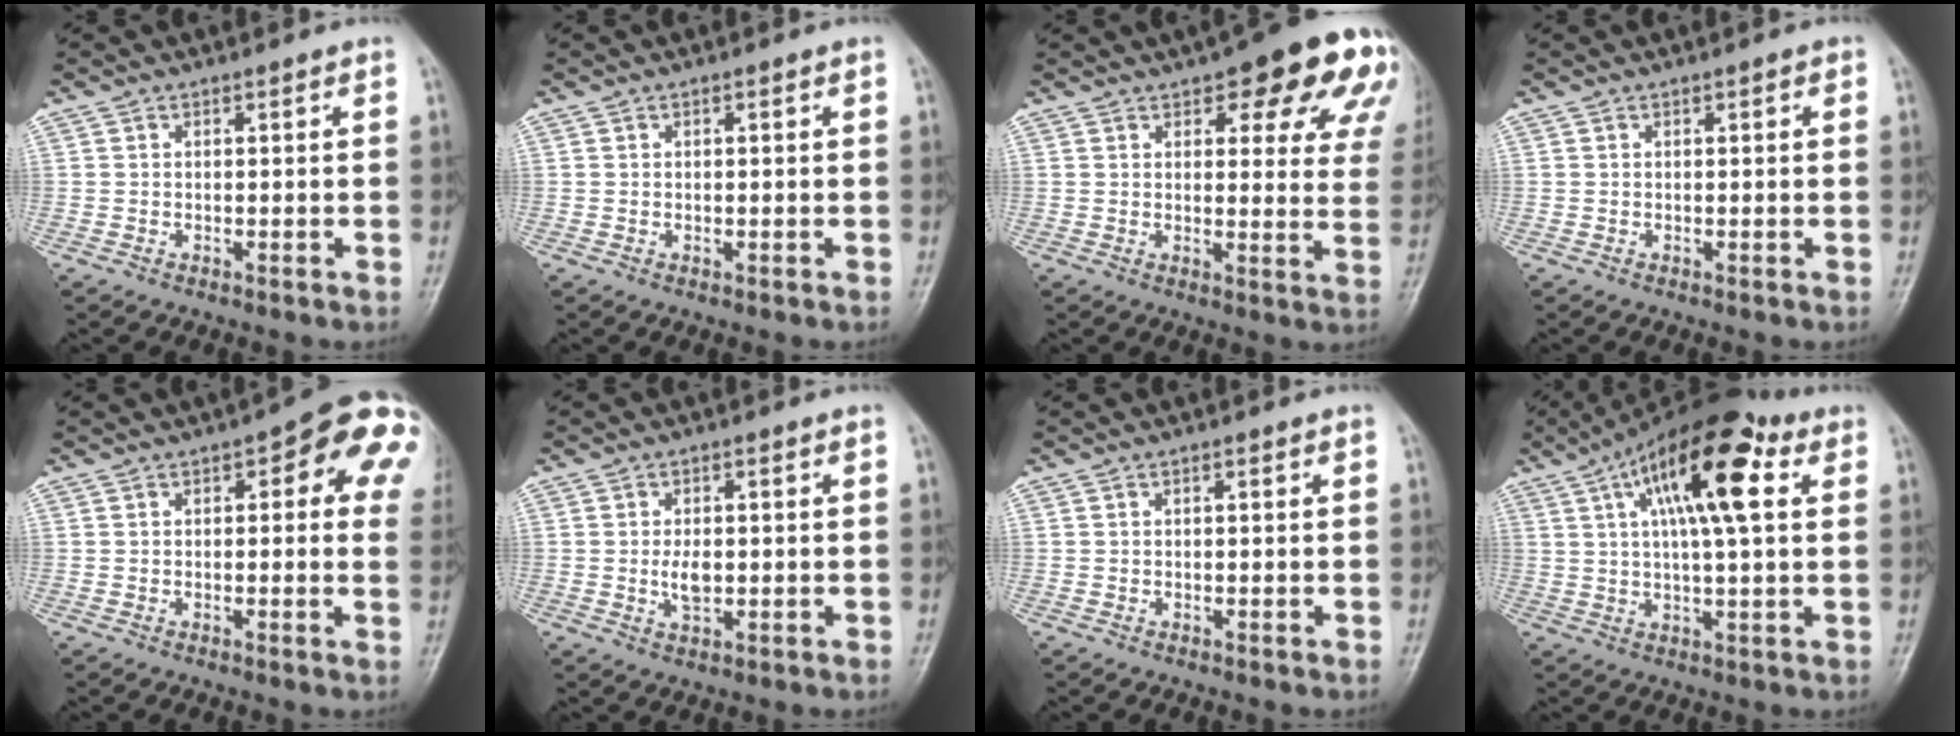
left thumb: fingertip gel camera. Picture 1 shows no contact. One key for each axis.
{"total": 0.0}
{"total": 19.2, "fx": 10.4, "fy": 7.0, "fz": 14.5, "tx": -0.138, "ty": -0.025, "tz": 0.115}
{"total": 0.8, "fx": 0.3, "fy": 0.3, "fz": 0.7, "tx": -0.010, "ty": 0.002, "tz": 0.003}
{"total": 12.7, "fx": 3.8, "fy": 4.9, "fz": 11.1, "tx": -0.087, "ty": 0.008, "tz": 0.029}
{"total": 3.7, "fx": -0.3, "fy": 2.1, "fz": 3.1, "tx": -0.054, "ty": -0.001, "tz": -0.003}
{"total": 0.0}
{"total": 16.8, "fx": 5.8, "fy": 5.7, "fz": 14.7, "tx": -0.226, "ty": 0.013, "tz": 0.083}